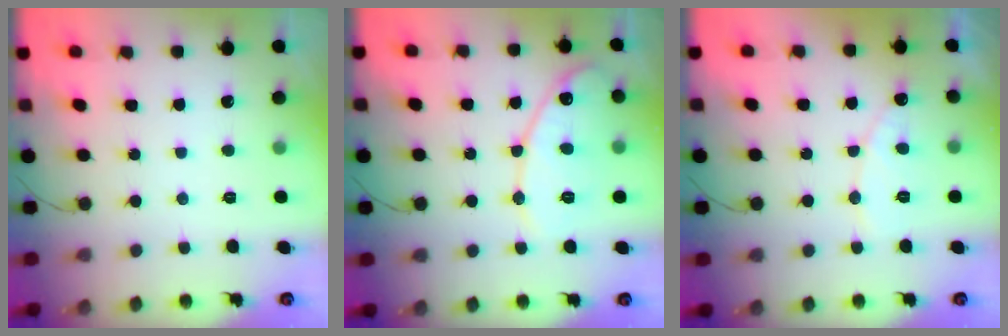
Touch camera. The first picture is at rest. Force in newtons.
{"total": 11.9, "press": 11.8, "slide": 1.1}
{"total": 7.9, "press": 7.9, "slide": 0.7}